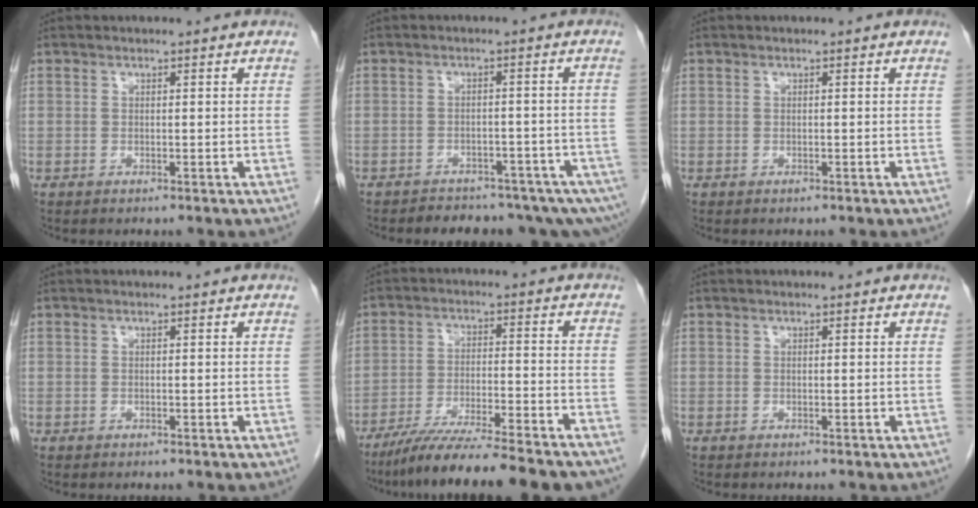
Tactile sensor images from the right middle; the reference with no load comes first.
{"total": 12.5, "force": [-9.9, 4.9, 5.8], "torque": [-0.072, 0.011, -0.114]}
{"total": 0.0}
{"total": 0.0}
{"total": 18.5, "force": [-16.0, 1.0, 9.2], "torque": [-0.129, -0.024, -0.245]}
{"total": 0.0}